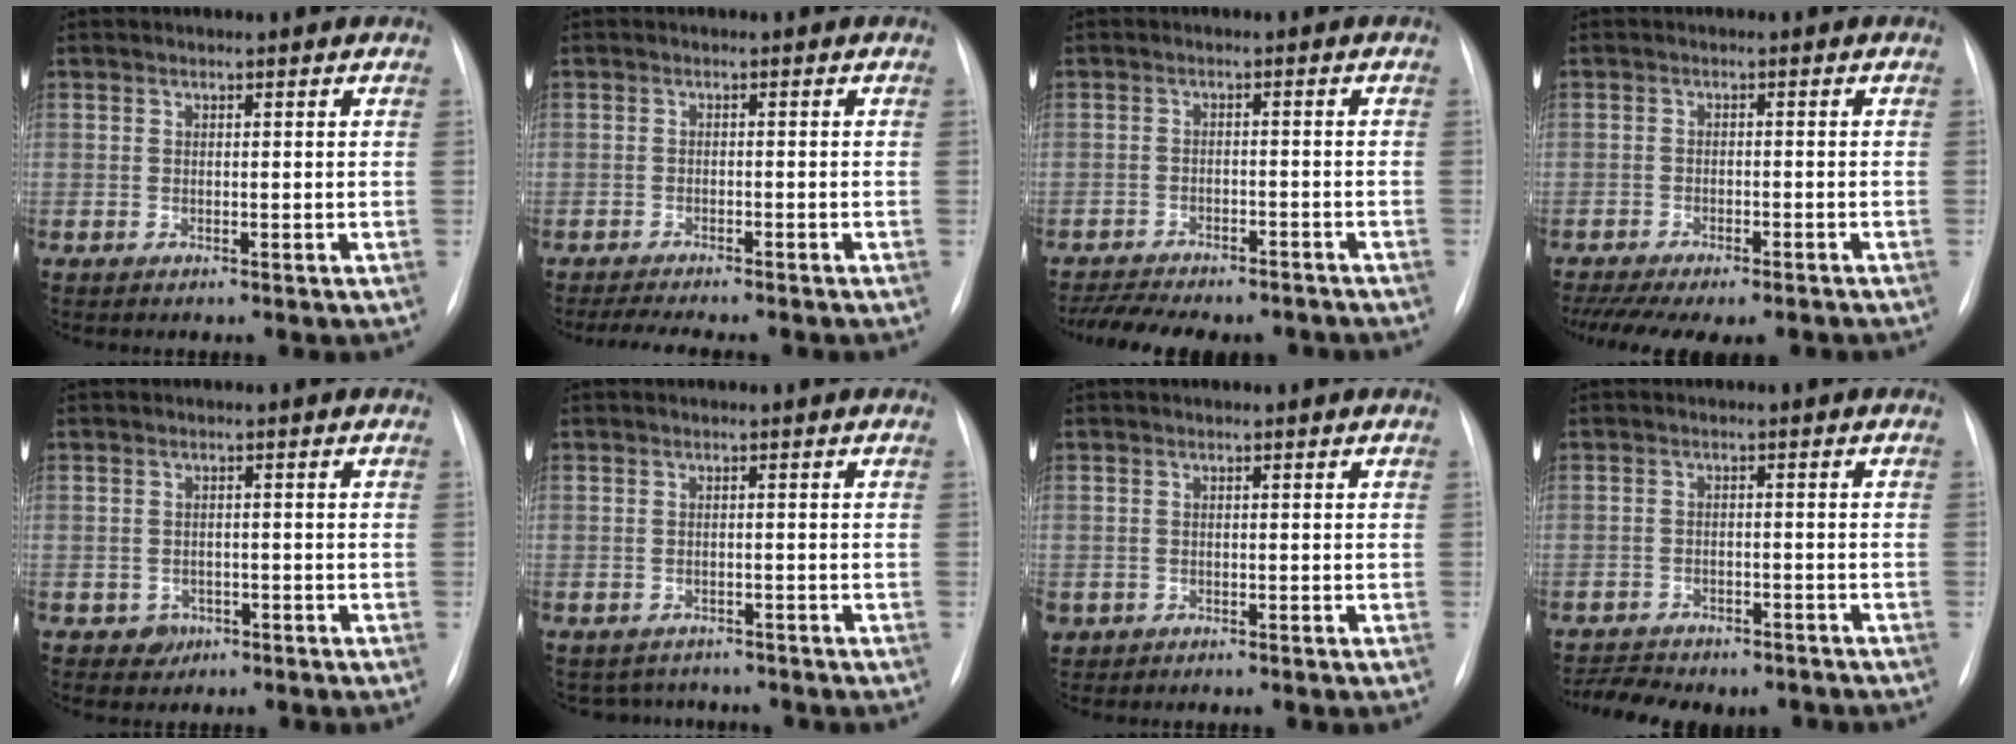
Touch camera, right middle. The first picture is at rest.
{"total": 6.6, "force": [-5.7, 1.4, 2.9], "torque": [-0.042, -0.006, -0.082]}
{"total": 13.1, "force": [-11.6, 3.7, 4.8], "torque": [-0.091, 0.008, -0.153]}
{"total": 13.2, "force": [-10.6, 4.6, 6.2], "torque": [-0.125, -0.002, -0.142]}
{"total": 2.3, "force": [-1.2, 2.0, 0.3], "torque": [0.000, 0.008, -0.014]}
{"total": 4.1, "force": [-3.7, 1.8, -0.2], "torque": [0.004, 0.006, -0.048]}
{"total": 1.4, "force": [-0.6, 1.3, 0.3], "torque": [-0.009, 0.003, -0.003]}
{"total": 9.7, "force": [-8.5, 3.6, 2.8], "torque": [-0.051, 0.010, -0.110]}